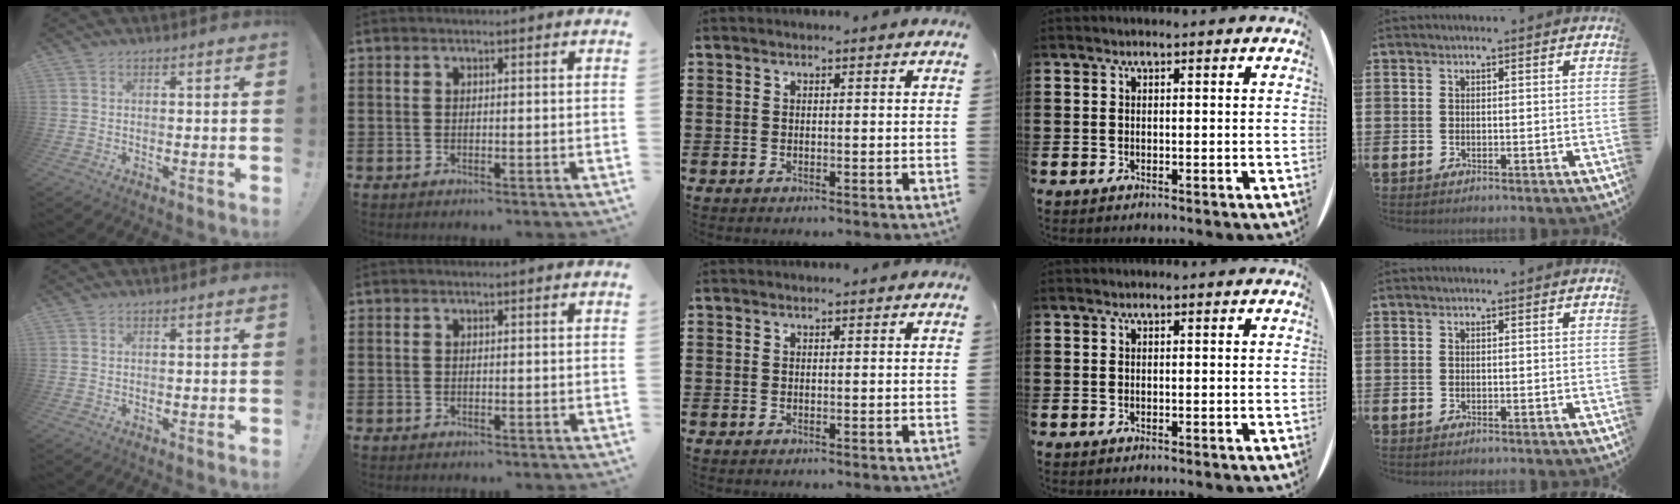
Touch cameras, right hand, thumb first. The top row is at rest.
{}